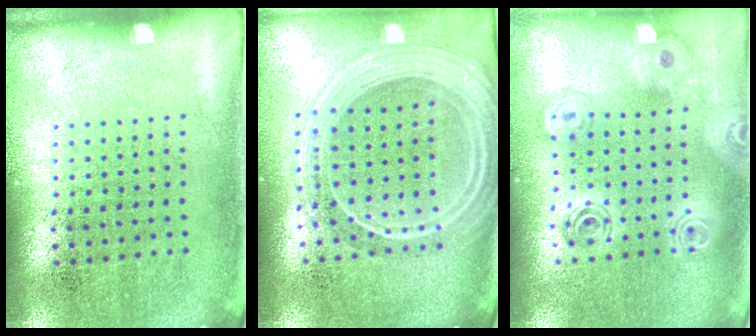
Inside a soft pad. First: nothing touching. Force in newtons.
{"total": 2.5, "press": 2.1, "slide": 1.3}
{"total": 2.0, "press": 1.7, "slide": 1.2}